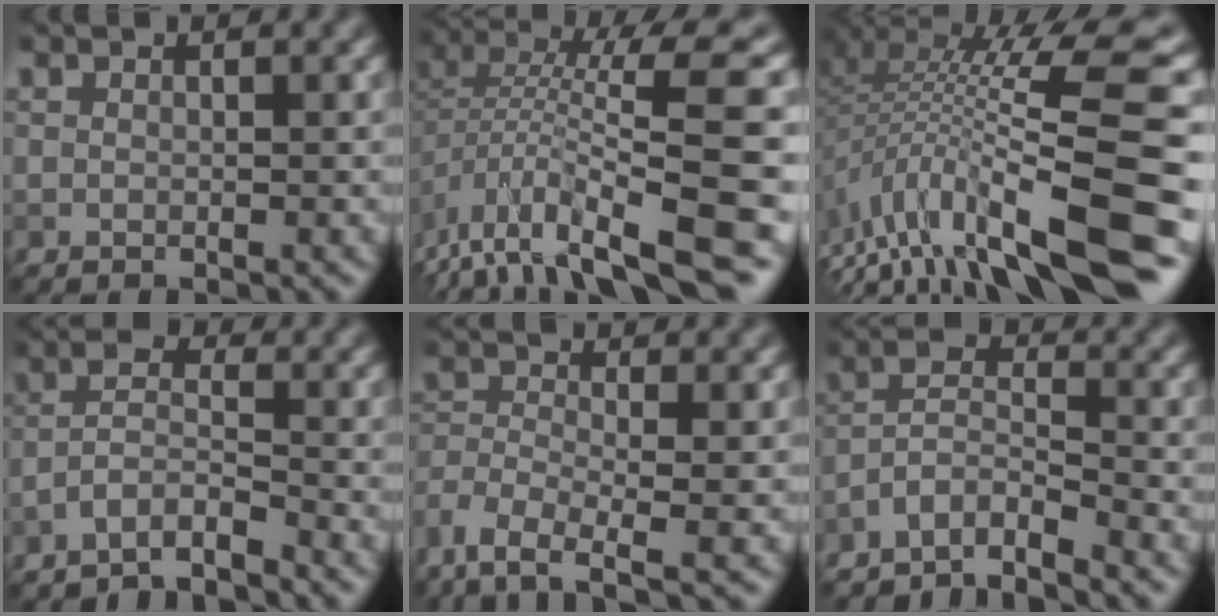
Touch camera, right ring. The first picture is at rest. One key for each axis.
{"total": 10.0, "fx": -3.7, "fy": 2.8, "fz": 8.9, "tx": -0.158, "ty": 0.028, "tz": -0.058}
{"total": 13.8, "fx": -5.6, "fy": 3.2, "fz": 12.2, "tx": -0.212, "ty": 0.019, "tz": -0.092}
{"total": 3.3, "fx": -2.8, "fy": 0.5, "fz": 1.7, "tx": -0.035, "ty": 0.007, "tz": -0.062}
{"total": 5.7, "fx": -4.0, "fy": 2.1, "fz": 3.6, "tx": -0.076, "ty": -0.008, "tz": -0.084}
{"total": 4.6, "fx": -4.1, "fy": 0.7, "fz": 1.8, "tx": -0.029, "ty": 0.001, "tz": -0.085}